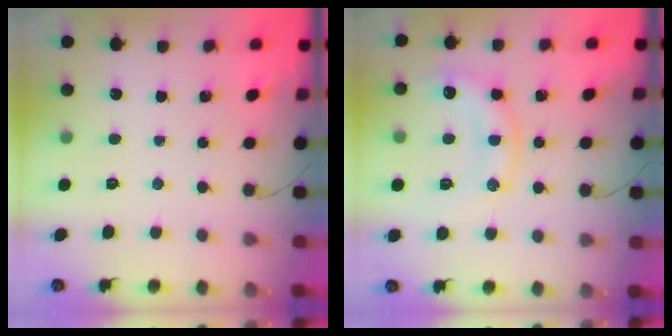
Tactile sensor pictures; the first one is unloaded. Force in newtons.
{"total": 11.5, "press": 11.5, "slide": 1.0}